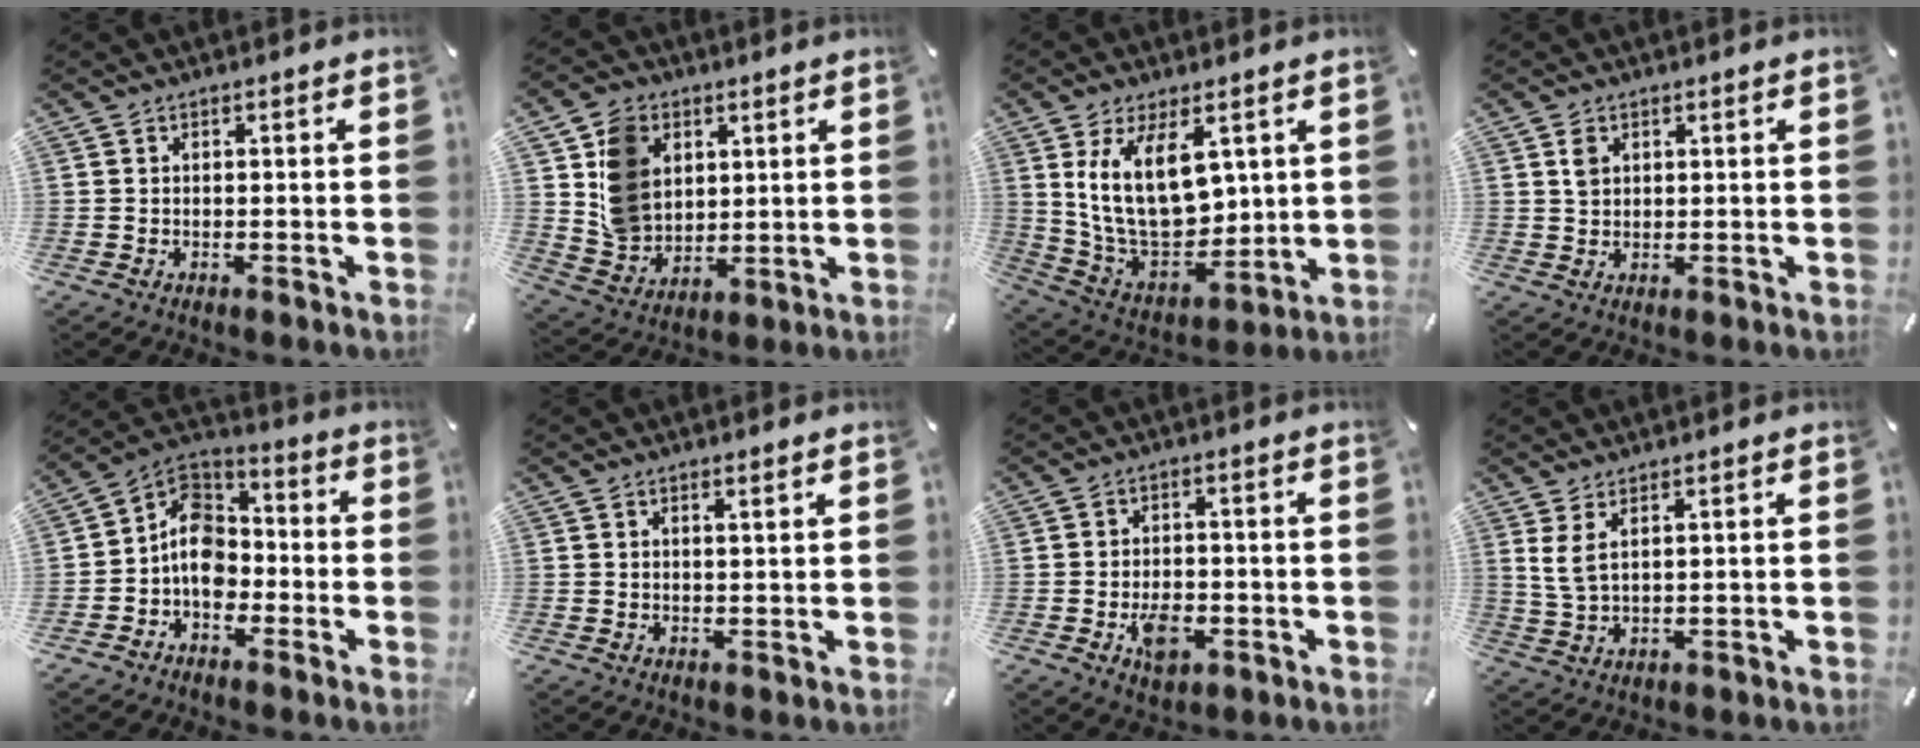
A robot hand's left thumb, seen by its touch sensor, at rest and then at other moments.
{"total": 11.7, "force": [4.1, 9.8, 5.0], "torque": [-0.102, 0.002, 0.084]}
{"total": 17.5, "force": [5.8, 10.4, 12.8], "torque": [-0.246, -0.034, 0.105]}
{"total": 2.5, "force": [1.2, 1.8, 1.2], "torque": [-0.020, -0.001, 0.021]}
{"total": 9.7, "force": [-3.3, 7.8, 4.9], "torque": [-0.111, 0.018, -0.063]}
{"total": 1.3, "force": [1.1, -0.2, 0.7], "torque": [-0.013, -0.003, 0.020]}
{"total": 6.6, "force": [-2.4, 4.1, 4.6], "torque": [-0.082, 0.006, -0.042]}
{"total": 4.2, "force": [2.1, 1.3, 3.3], "torque": [-0.086, -0.008, 0.035]}